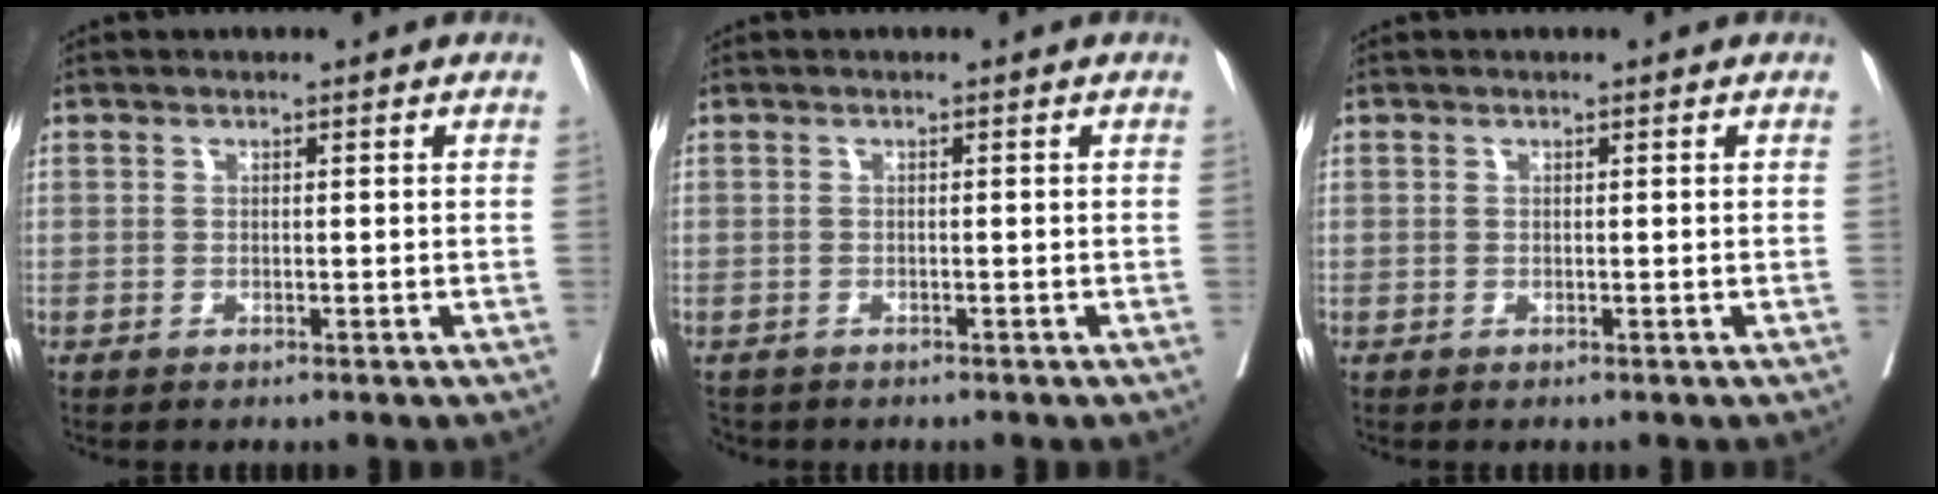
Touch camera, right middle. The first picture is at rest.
{"total": 2.6, "force": [-2.3, 1.3, 0.4], "torque": [-0.009, -0.004, -0.037]}
{"total": 0.0}